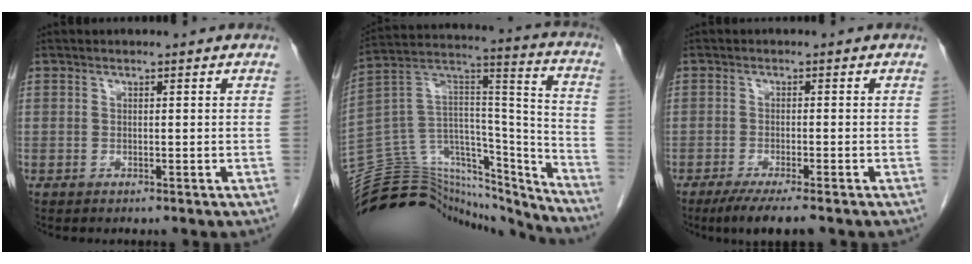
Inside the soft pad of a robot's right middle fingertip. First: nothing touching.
{"total": 29.0, "force": [-26.9, 8.2, 7.2], "torque": [-0.143, 0.051, -0.408]}
{"total": 5.9, "force": [-4.4, 0.3, 3.9], "torque": [-0.062, -0.016, -0.068]}